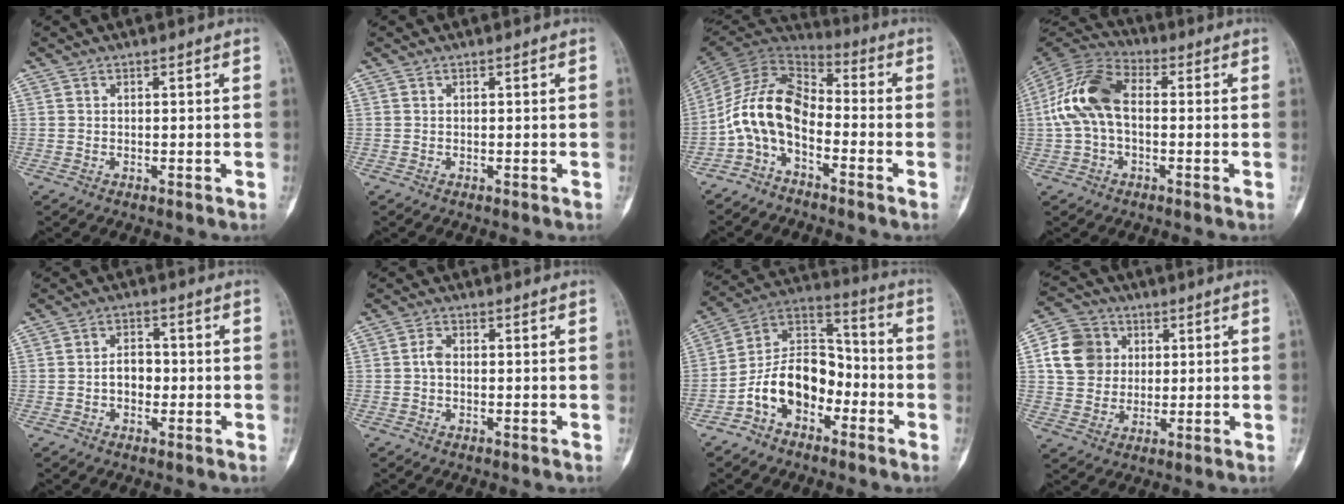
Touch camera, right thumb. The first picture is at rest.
{"total": 0.0}
{"total": 11.4, "force": [-4.0, 6.5, 8.5], "torque": [-0.160, 0.071, -0.091]}
{"total": 13.0, "force": [0.1, 7.9, 10.3], "torque": [-0.211, 0.035, -0.010]}
{"total": 4.1, "force": [-0.8, 2.9, 2.7], "torque": [-0.029, 0.017, -0.018]}
{"total": 1.9, "force": [-0.2, 1.1, 1.5], "torque": [-0.027, 0.003, -0.011]}
{"total": 13.6, "force": [-5.6, 9.2, 8.4], "torque": [-0.125, 0.075, -0.113]}
{"total": 11.0, "force": [2.3, 9.7, 4.7], "torque": [-0.068, 0.004, 0.038]}